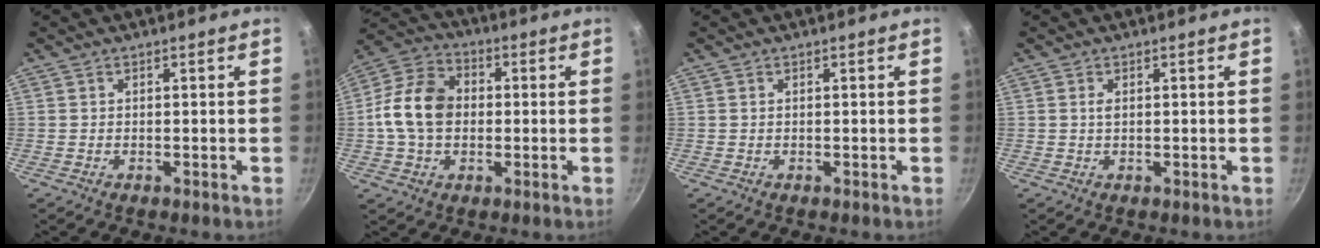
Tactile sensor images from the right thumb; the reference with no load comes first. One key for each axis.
{"total": 12.7, "fx": 0.0, "fy": 9.5, "fz": 8.4, "tx": -0.130, "ty": 0.024, "tz": -0.016}
{"total": 0.0}
{"total": 1.0, "fx": 0.2, "fy": 0.5, "fz": 0.8, "tx": -0.015, "ty": 0.000, "tz": 0.003}